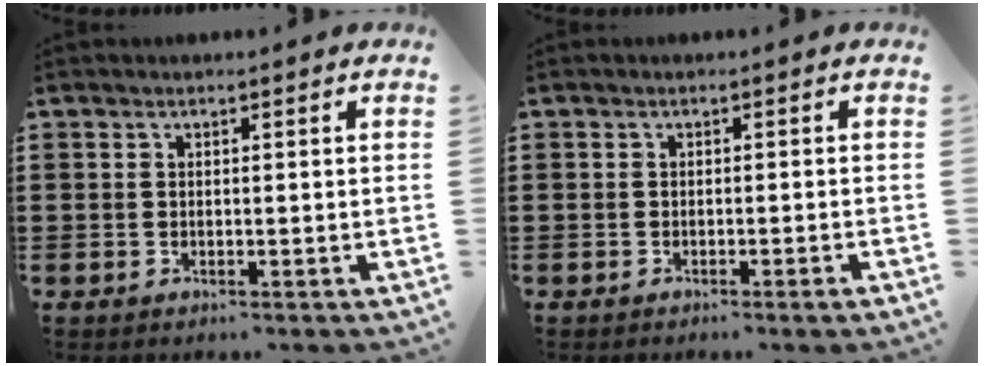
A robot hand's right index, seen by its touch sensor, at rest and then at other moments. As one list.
[{"total": 0.9, "force": [-0.6, -0.2, 0.6], "torque": [-0.011, -0.004, -0.012]}]